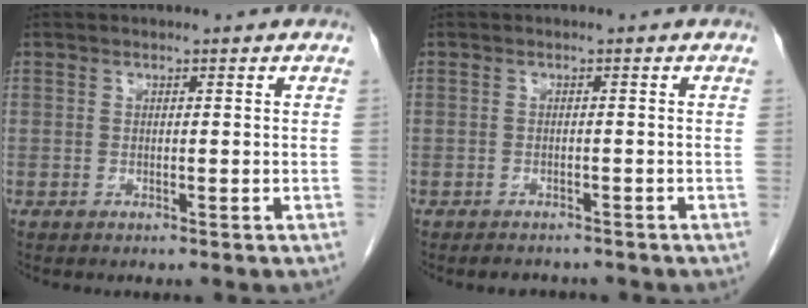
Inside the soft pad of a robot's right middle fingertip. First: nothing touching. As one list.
[{"total": 3.0, "force": [-2.7, 1.2, 0.6], "torque": [-0.012, -0.003, -0.034]}]